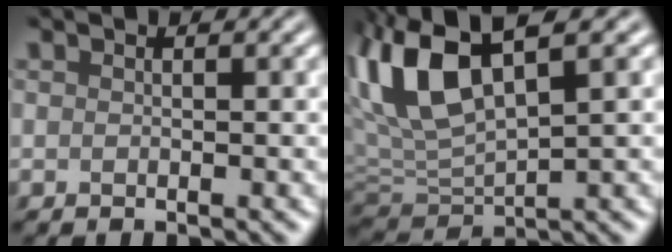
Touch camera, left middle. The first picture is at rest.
{"total": 7.6, "force": [1.7, 3.2, 6.6], "torque": [-0.160, 0.010, 0.051]}